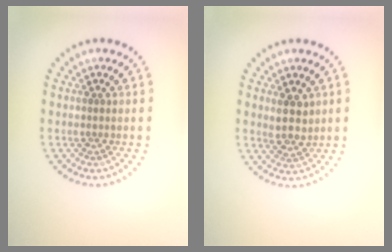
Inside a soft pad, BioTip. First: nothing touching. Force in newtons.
{"total": 2.6, "press": 2.4, "slide": 1.0}